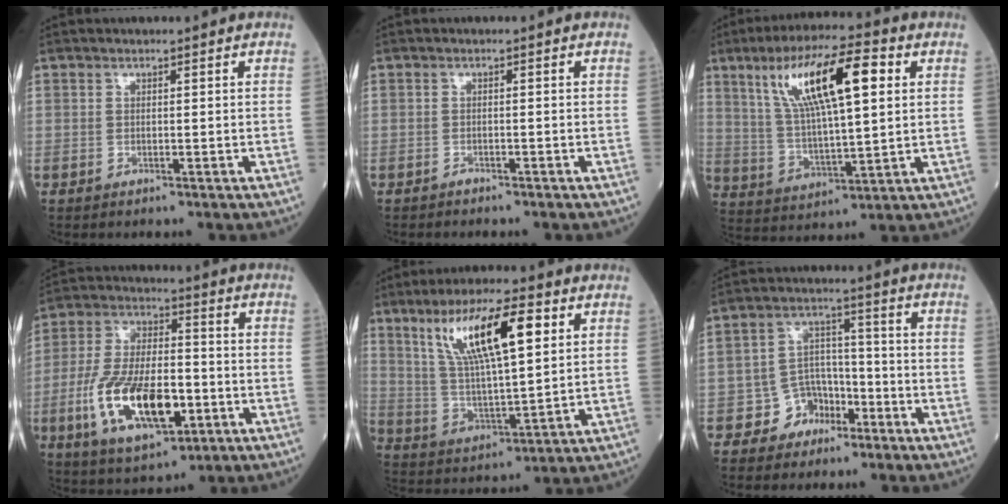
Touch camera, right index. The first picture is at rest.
{"total": 1.9, "force": [-1.6, 0.8, 0.5], "torque": [-0.018, -0.002, -0.022]}
{"total": 16.4, "force": [5.9, 3.8, 14.9], "torque": [-0.284, 0.023, 0.107]}
{"total": 17.6, "force": [-5.5, 7.2, 15.1], "torque": [-0.312, -0.004, -0.089]}
{"total": 15.7, "force": [6.7, 3.4, 13.8], "torque": [-0.268, 0.015, 0.126]}
{"total": 7.0, "force": [-4.1, 5.3, 2.0], "torque": [-0.038, 0.018, -0.066]}